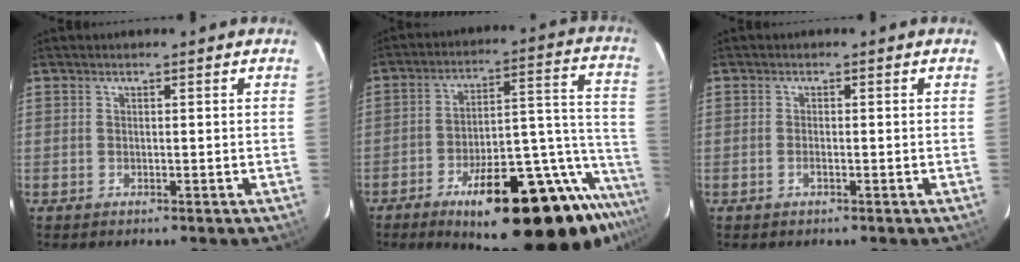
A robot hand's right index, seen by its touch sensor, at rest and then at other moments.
{"total": 28.1, "force": [-19.0, 7.0, 19.6], "torque": [-0.250, 0.002, -0.271]}
{"total": 1.2, "force": [-0.6, 0.4, 0.8], "torque": [-0.019, 0.000, -0.012]}